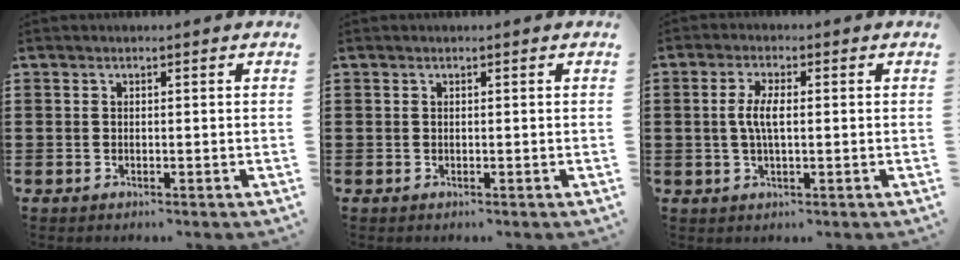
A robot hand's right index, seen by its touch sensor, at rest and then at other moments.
{"total": 0.0}
{"total": 4.1, "force": [0.0, 1.3, 3.9], "torque": [-0.087, -0.003, -0.006]}